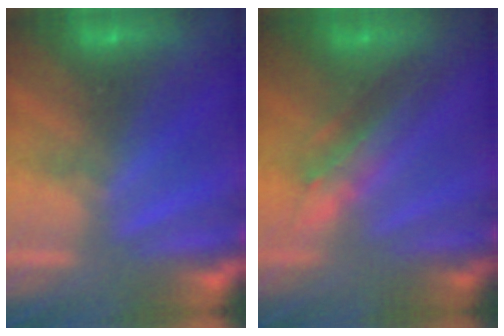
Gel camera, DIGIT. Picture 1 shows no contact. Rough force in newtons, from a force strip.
{"total": 2.9}